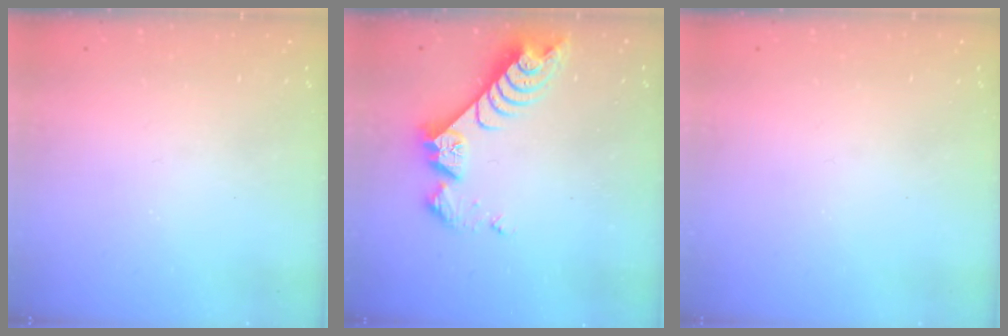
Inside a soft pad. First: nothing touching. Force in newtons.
{"total": 8.3, "press": 8.3, "slide": 0.8}
{"total": 0.0}